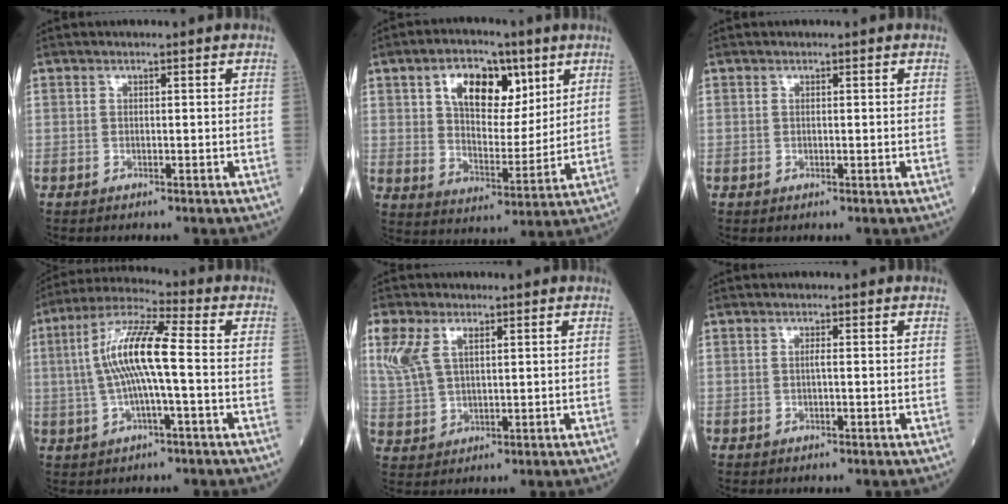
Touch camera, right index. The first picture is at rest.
{"total": 11.9, "force": [5.5, 6.3, 8.5], "torque": [-0.145, 0.017, 0.100]}
{"total": 0.0}
{"total": 10.9, "force": [0.0, 1.0, 10.9], "torque": [-0.219, 0.019, -0.004]}
{"total": 8.0, "force": [3.6, 4.1, 5.8], "torque": [-0.156, 0.021, 0.081]}
{"total": 0.6, "force": [0.0, 0.0, 0.6], "torque": [-0.012, 0.001, 0.001]}